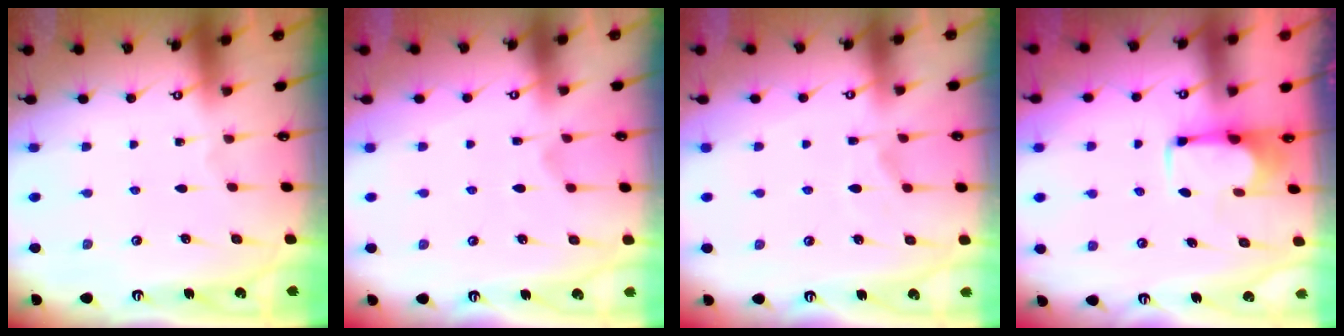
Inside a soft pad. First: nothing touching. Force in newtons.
{"total": 2.2, "press": 1.9, "slide": 1.1}
{"total": 7.6, "press": 7.5, "slide": 1.3}
{"total": 1.9, "press": 1.8, "slide": 0.7}